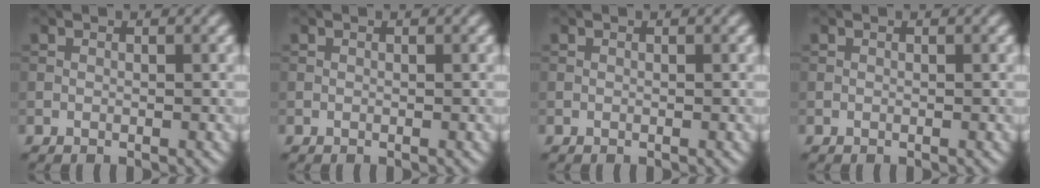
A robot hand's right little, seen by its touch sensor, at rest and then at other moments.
{"total": 0.0}
{"total": 0.0}
{"total": 0.0}